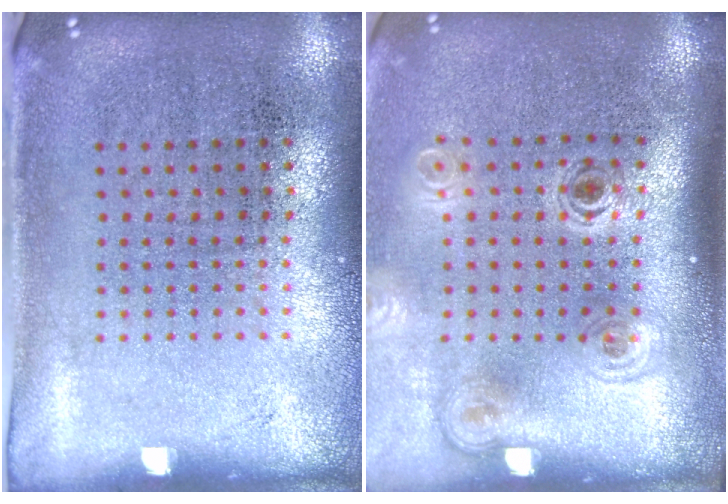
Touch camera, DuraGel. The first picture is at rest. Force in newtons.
{"total": 1.9, "press": 1.3, "slide": 1.4}